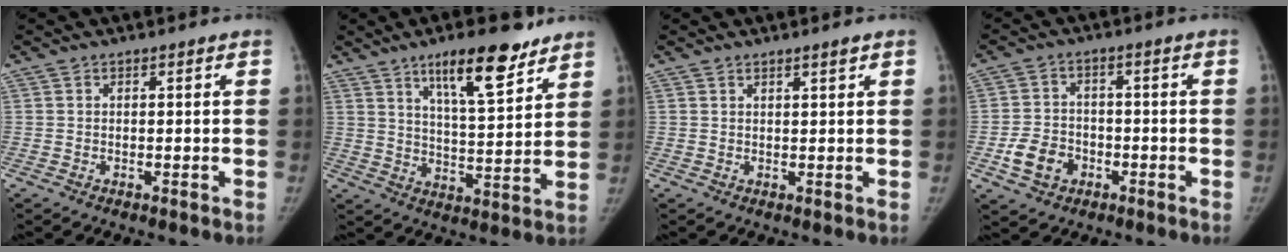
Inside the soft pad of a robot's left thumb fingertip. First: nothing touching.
{"total": 13.4, "force": [8.8, 3.6, 9.5], "torque": [-0.128, -0.052, 0.143]}
{"total": 1.2, "force": [1.0, 0.0, 0.7], "torque": [-0.009, -0.008, 0.018]}
{"total": 6.9, "force": [-2.8, 5.5, 3.3], "torque": [-0.045, 0.018, -0.046]}